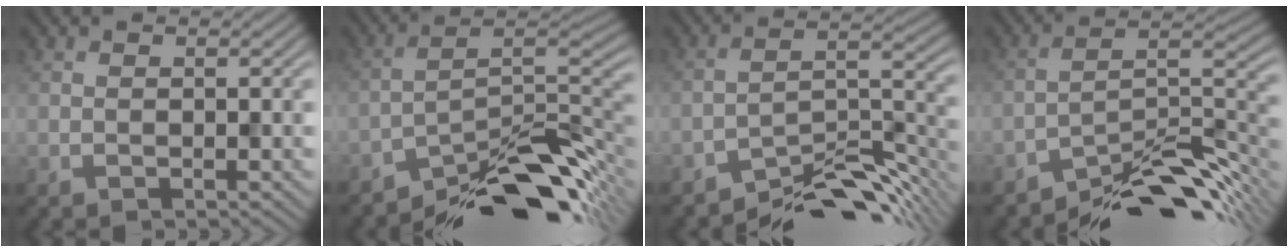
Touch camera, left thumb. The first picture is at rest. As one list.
[{"total": 12.8, "force": [-9.5, 3.6, 7.7], "torque": [-0.111, 0.000, -0.167]}, {"total": 10.3, "force": [-8.2, 2.7, 5.6], "torque": [-0.075, 0.006, -0.150]}, {"total": 11.6, "force": [-8.9, 2.9, 6.8], "torque": [-0.096, 0.002, -0.161]}]